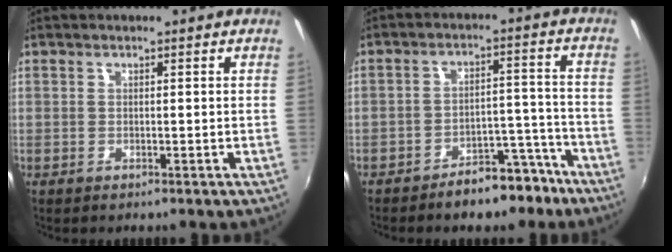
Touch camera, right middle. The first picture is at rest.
{"total": 8.9, "force": [-7.0, 4.0, 3.8], "torque": [-0.056, 0.040, -0.082]}